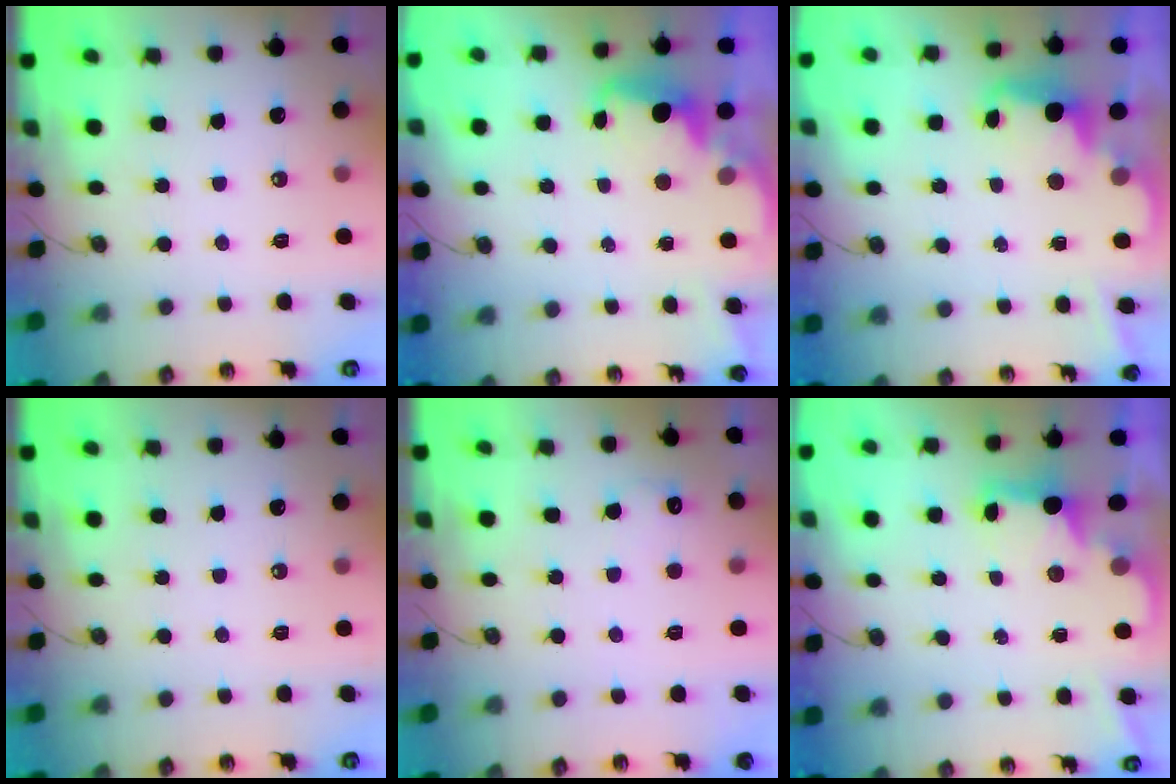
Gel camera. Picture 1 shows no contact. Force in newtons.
{"total": 2.1, "press": 2.0, "slide": 0.6}
{"total": 2.5, "press": 2.4, "slide": 0.6}
{"total": 0.0}
{"total": 5.7, "press": 5.6, "slide": 1.2}
{"total": 2.3, "press": 2.2, "slide": 0.7}